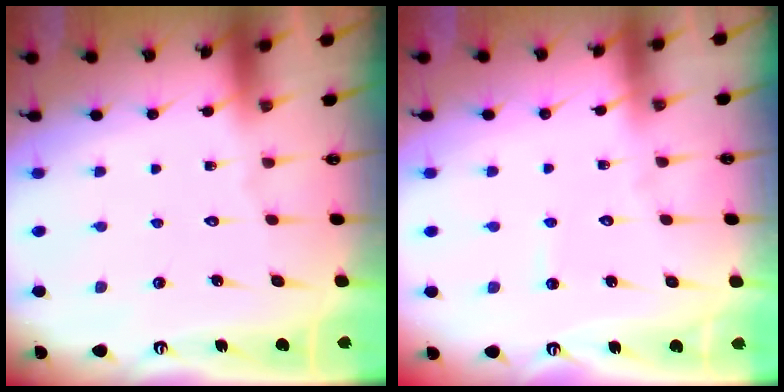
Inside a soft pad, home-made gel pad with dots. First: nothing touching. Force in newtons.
{"total": 2.8, "press": 2.8, "slide": 0.3}